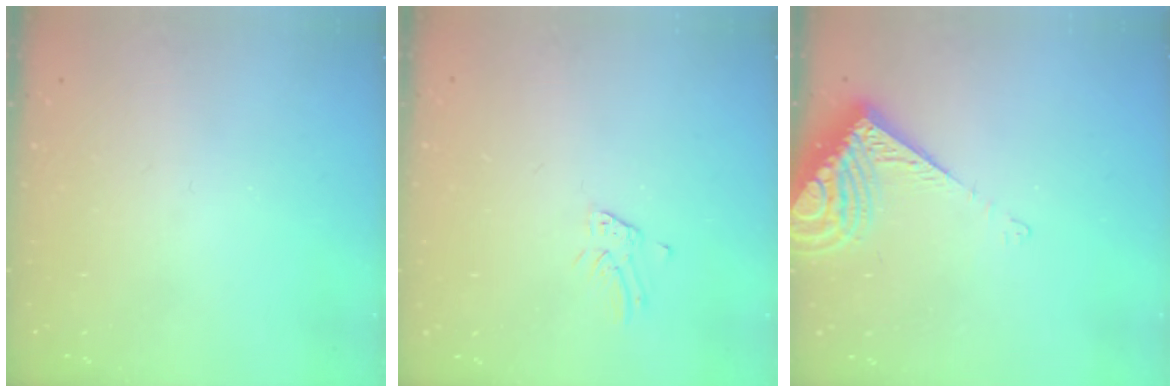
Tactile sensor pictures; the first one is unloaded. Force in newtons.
{"total": 1.3, "press": 1.3, "slide": 0.1}
{"total": 8.4, "press": 8.3, "slide": 1.1}